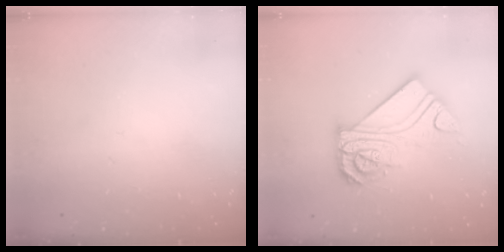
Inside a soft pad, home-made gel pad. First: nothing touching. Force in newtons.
{"total": 13.6, "press": 13.6, "slide": 0.7}